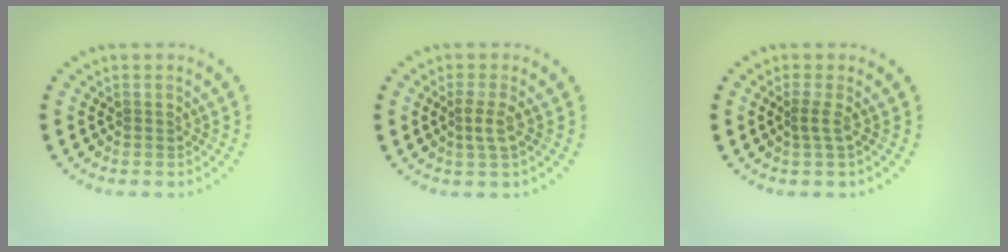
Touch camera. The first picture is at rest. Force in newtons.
{"total": 1.8, "press": 1.5, "slide": 0.9}
{"total": 1.1, "press": 0.8, "slide": 0.8}